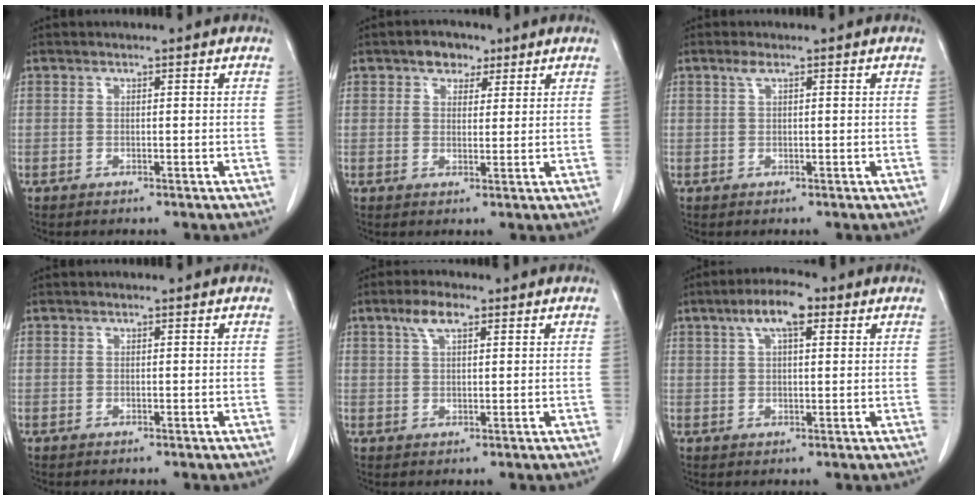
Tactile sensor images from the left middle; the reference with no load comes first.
{"total": 3.8, "force": [2.3, 2.5, 1.7], "torque": [-0.024, 0.010, 0.037]}
{"total": 1.1, "force": [0.6, 0.3, 0.8], "torque": [-0.019, 0.009, 0.011]}
{"total": 0.0}
{"total": 3.1, "force": [1.8, 0.9, 2.4], "torque": [-0.053, 0.010, 0.037]}
{"total": 6.3, "force": [3.2, 1.9, 5.1], "torque": [-0.097, 0.020, 0.052]}